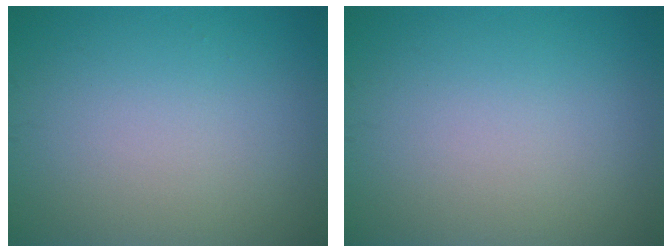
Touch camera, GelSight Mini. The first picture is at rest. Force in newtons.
{"total": 0.0}